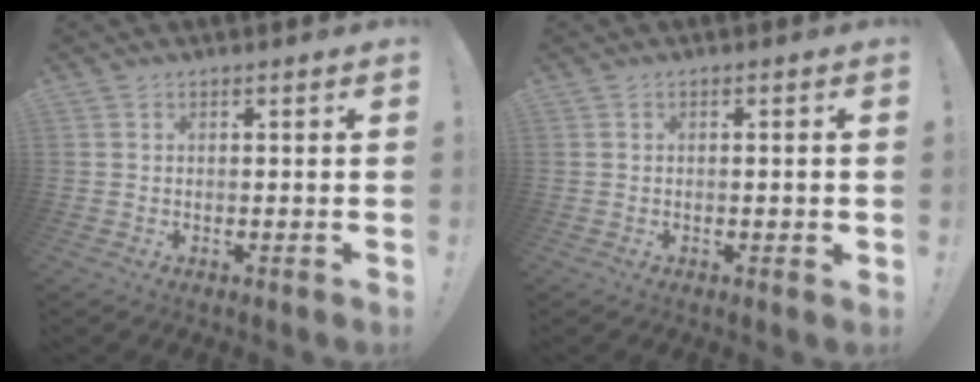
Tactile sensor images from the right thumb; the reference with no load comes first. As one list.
[{"total": 1.2, "force": [-0.4, 0.3, 1.0], "torque": [-0.014, 0.001, -0.008]}]